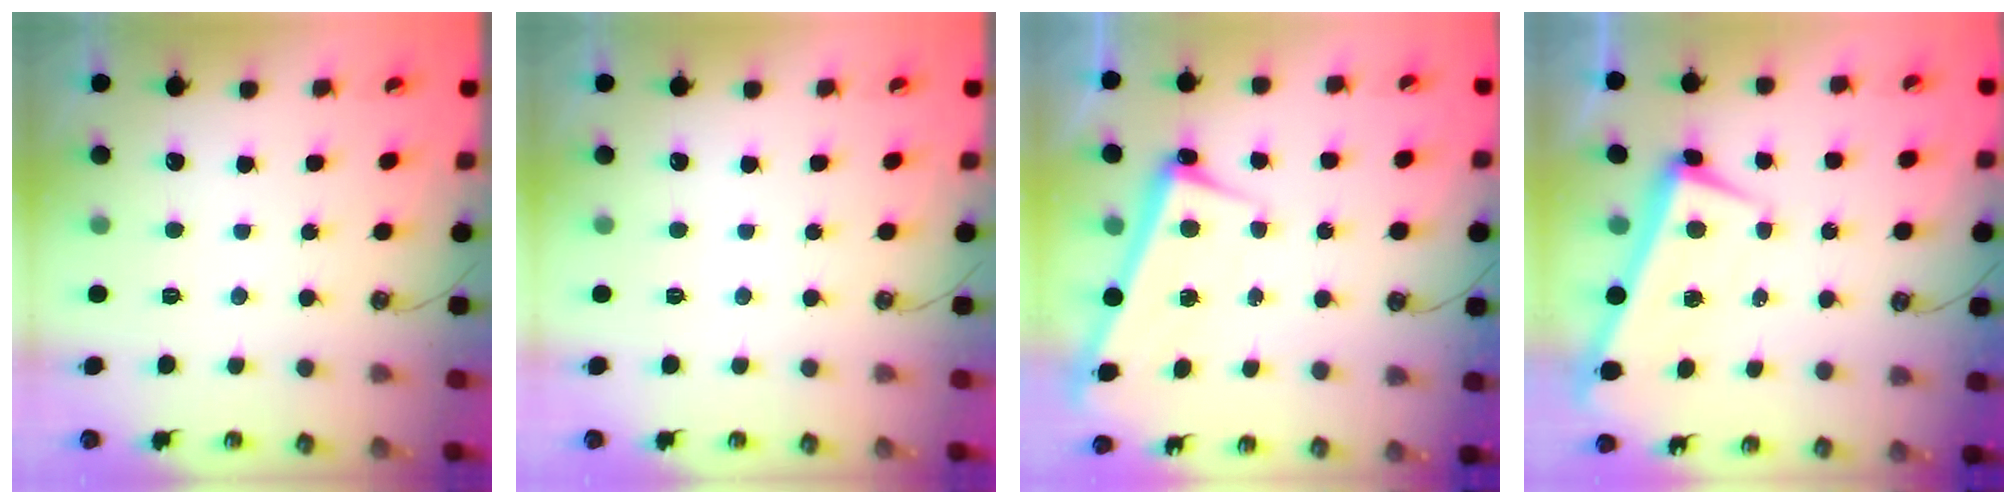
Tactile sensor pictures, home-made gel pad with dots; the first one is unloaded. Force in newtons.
{"total": 0.0}
{"total": 2.6, "press": 2.4, "slide": 0.9}
{"total": 2.0, "press": 1.9, "slide": 0.6}